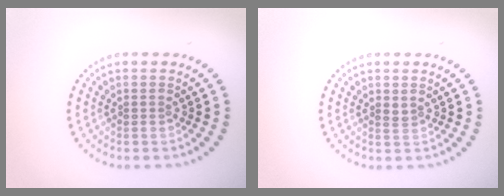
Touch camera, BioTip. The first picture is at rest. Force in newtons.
{"total": 0.9, "press": 0.5, "slide": 0.7}